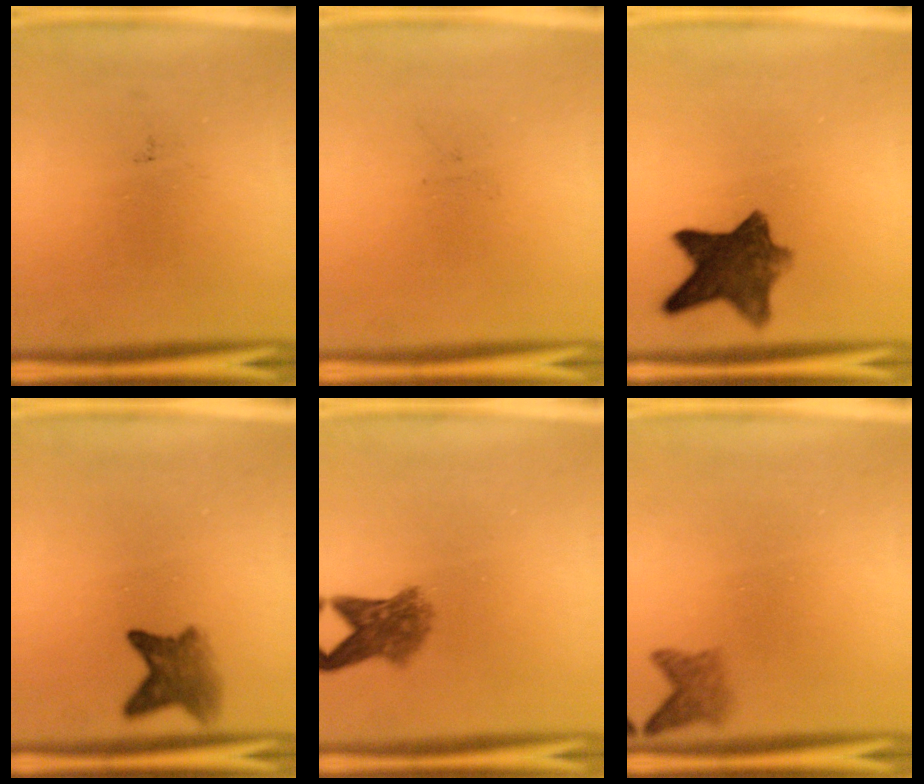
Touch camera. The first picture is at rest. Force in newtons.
{"total": 0.0}
{"total": 9.2}
{"total": 4.2}
{"total": 4.9}
{"total": 2.1}